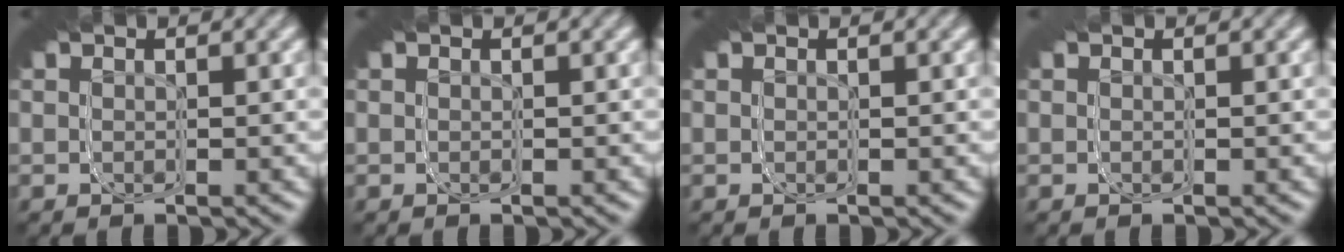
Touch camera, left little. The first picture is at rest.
{"total": 0.0}
{"total": 0.0}
{"total": 0.0}